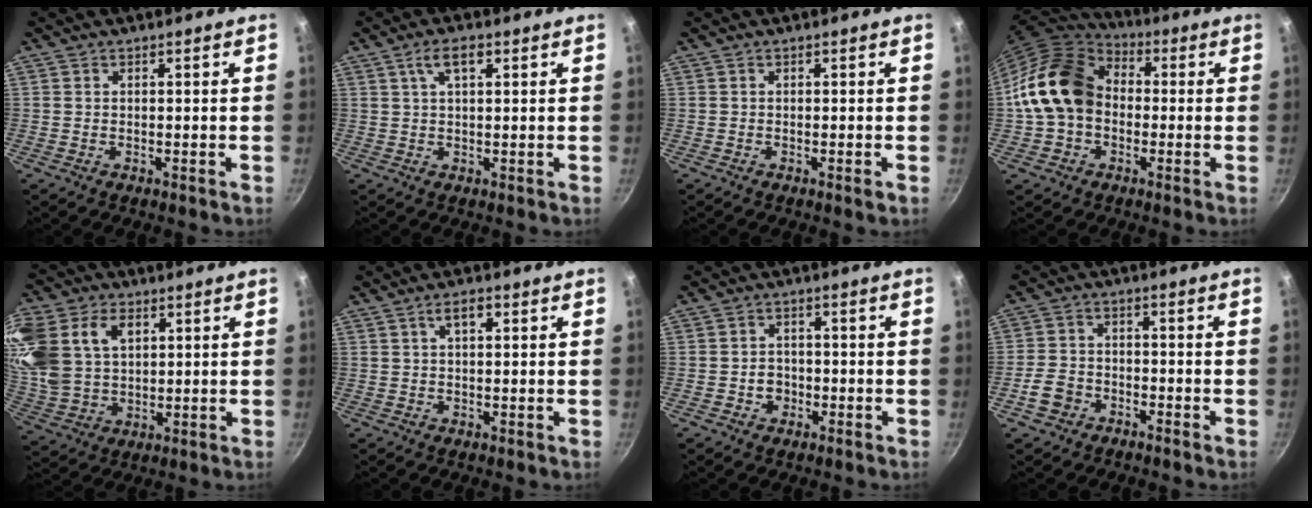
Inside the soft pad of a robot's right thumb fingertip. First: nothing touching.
{"total": 4.3, "force": [1.8, 1.8, 3.4], "torque": [-0.059, 0.005, 0.032]}
{"total": 0.9, "force": [-0.5, 0.1, 0.8], "torque": [-0.018, 0.001, -0.010]}
{"total": 16.3, "force": [-0.4, 12.4, 10.5], "torque": [-0.162, 0.039, -0.020]}
{"total": 20.9, "force": [7.4, 14.8, 12.8], "torque": [-0.298, 0.010, 0.150]}
{"total": 2.9, "force": [1.1, 1.3, 2.3], "torque": [-0.036, 0.008, 0.019]}
{"total": 3.3, "force": [-1.2, 2.8, 1.2], "torque": [0.001, 0.013, -0.020]}
{"total": 5.6, "force": [-3.1, 4.0, 2.3], "torque": [-0.041, 0.036, -0.061]}